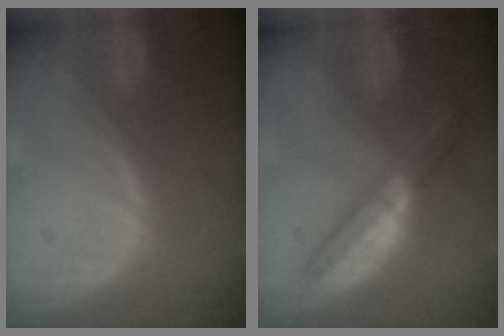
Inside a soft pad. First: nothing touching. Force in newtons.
{"total": 5.1, "press": 5.0, "slide": 1.1}